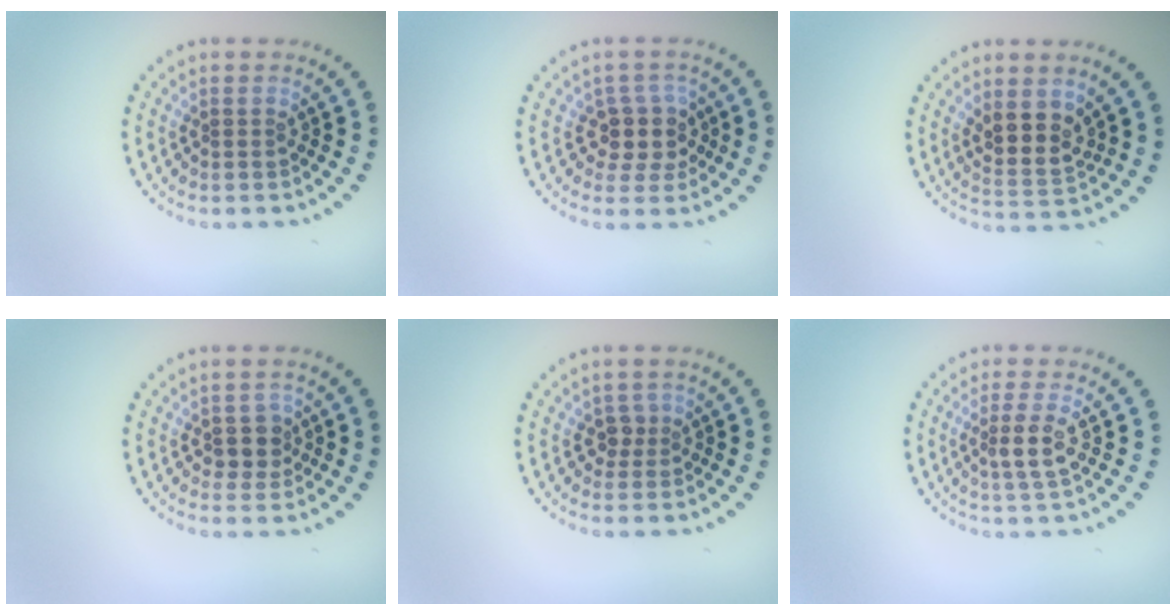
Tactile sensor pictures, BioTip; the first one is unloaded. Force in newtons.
{"total": 2.7, "press": 2.2, "slide": 1.6}
{"total": 3.3, "press": 2.9, "slide": 1.6}
{"total": 2.0, "press": 1.8, "slide": 0.9}
{"total": 1.5, "press": 1.1, "slide": 1.0}
{"total": 2.4, "press": 2.2, "slide": 1.0}